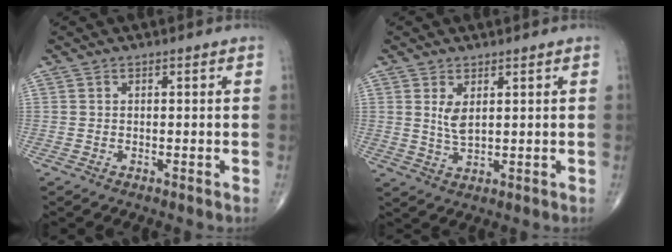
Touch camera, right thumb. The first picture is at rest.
{"total": 3.7, "force": [1.2, 1.7, 3.1], "torque": [-0.058, -0.013, 0.032]}